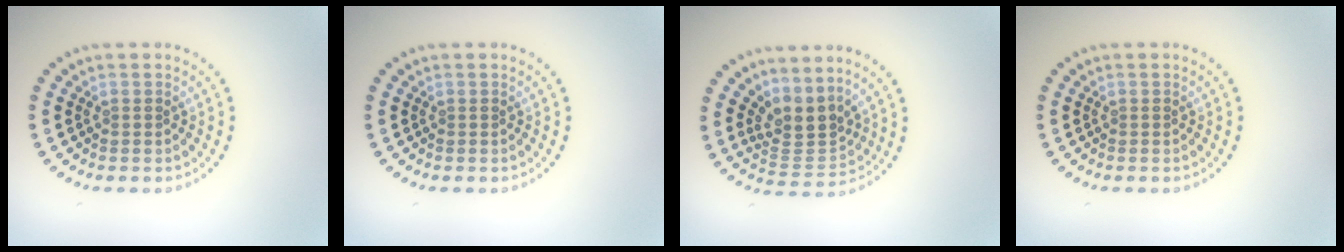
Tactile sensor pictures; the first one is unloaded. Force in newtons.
{"total": 0.0}
{"total": 3.3, "press": 2.4, "slide": 2.2}
{"total": 0.0}